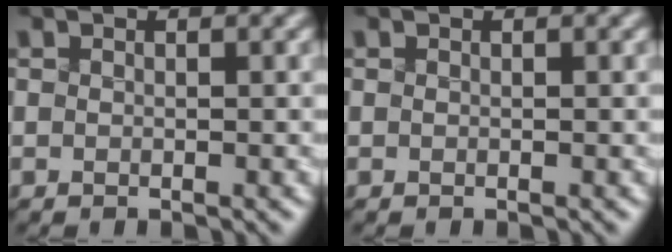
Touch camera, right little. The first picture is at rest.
{"total": 0.0}